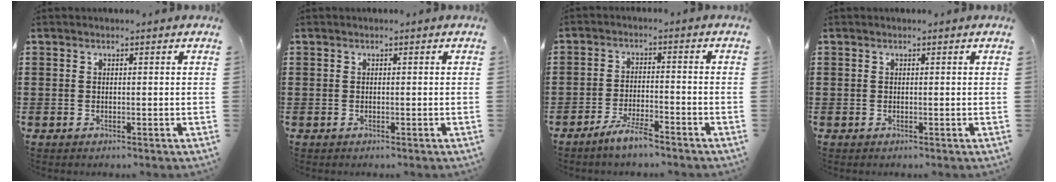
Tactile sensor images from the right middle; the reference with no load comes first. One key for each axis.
{"total": 0.0}
{"total": 4.3, "fx": -3.5, "fy": 0.5, "fz": 2.4, "tx": -0.053, "ty": 0.000, "tz": -0.068}
{"total": 0.0}